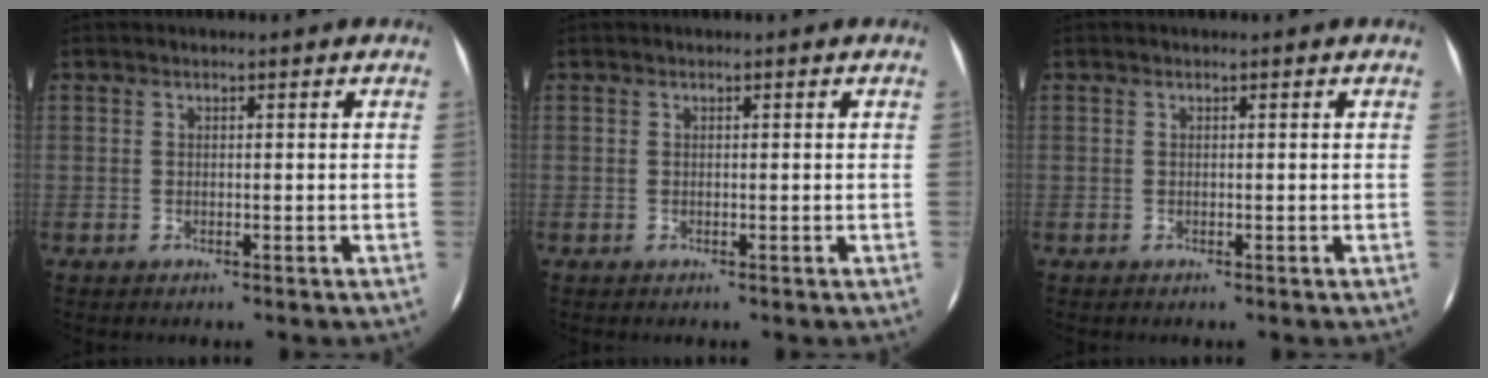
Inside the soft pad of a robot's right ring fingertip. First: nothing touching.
{"total": 0.0}
{"total": 0.0}